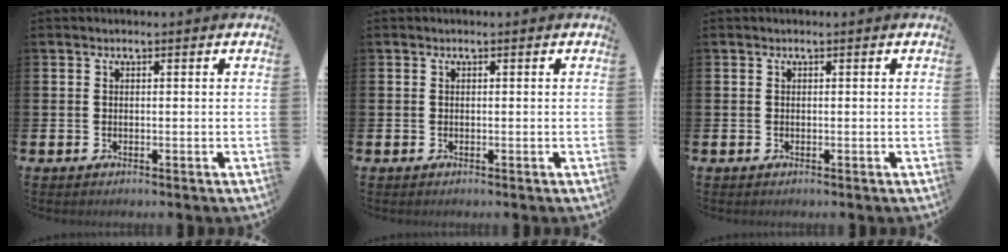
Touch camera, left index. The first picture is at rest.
{"total": 0.0}
{"total": 0.0}